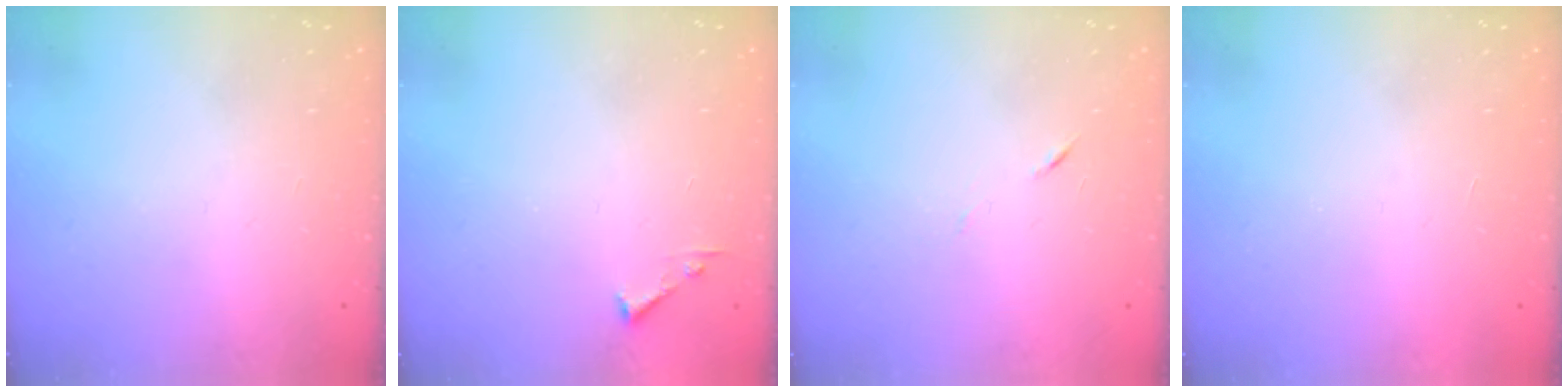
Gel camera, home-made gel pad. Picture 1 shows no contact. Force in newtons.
{"total": 3.6, "press": 3.6, "slide": 0.4}
{"total": 3.7, "press": 3.6, "slide": 0.9}
{"total": 1.5, "press": 1.5, "slide": 0.1}